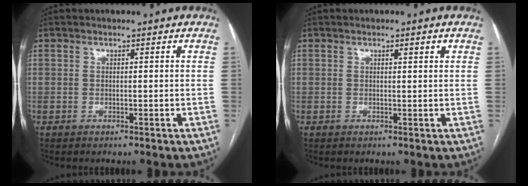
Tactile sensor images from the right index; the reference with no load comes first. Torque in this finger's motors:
{"motor_torque": [0.04, 0.02, 0.01, 0.00]}